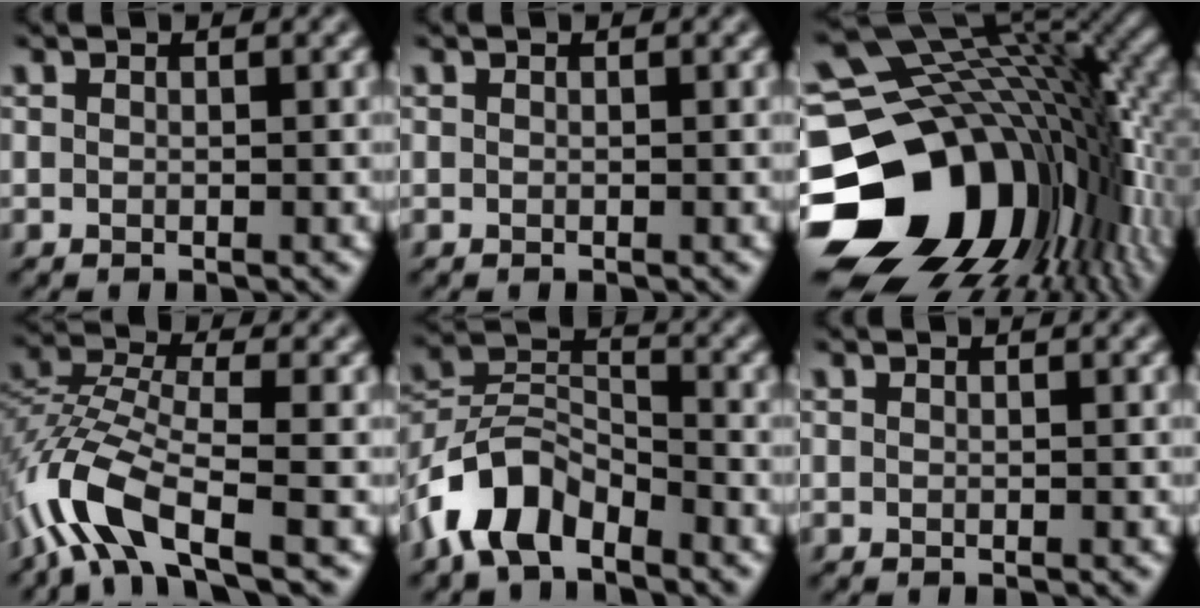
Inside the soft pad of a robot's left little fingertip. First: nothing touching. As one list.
[{"total": 0.0}, {"total": 19.0, "force": [-4.8, 13.8, 12.1], "torque": [-0.258, -0.024, -0.072]}, {"total": 7.4, "force": [-4.4, 2.5, 5.4], "torque": [-0.120, 0.006, -0.100]}, {"total": 6.8, "force": [-4.7, 3.3, 3.6], "torque": [-0.065, 0.008, -0.100]}, {"total": 0.0}]